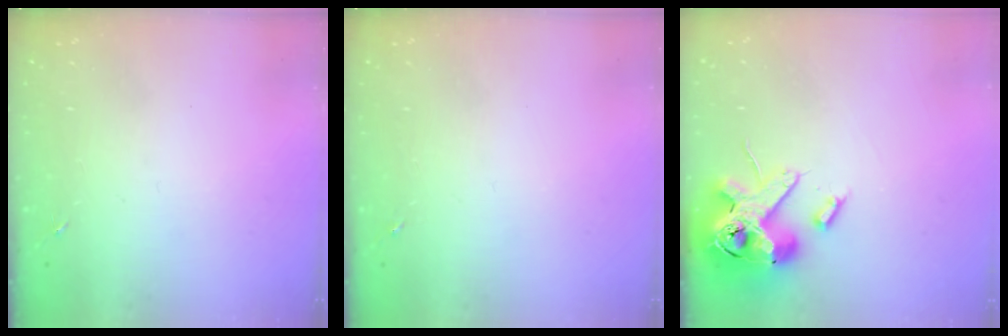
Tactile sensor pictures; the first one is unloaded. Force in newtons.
{"total": 0.0}
{"total": 15.9, "press": 15.7, "slide": 2.7}